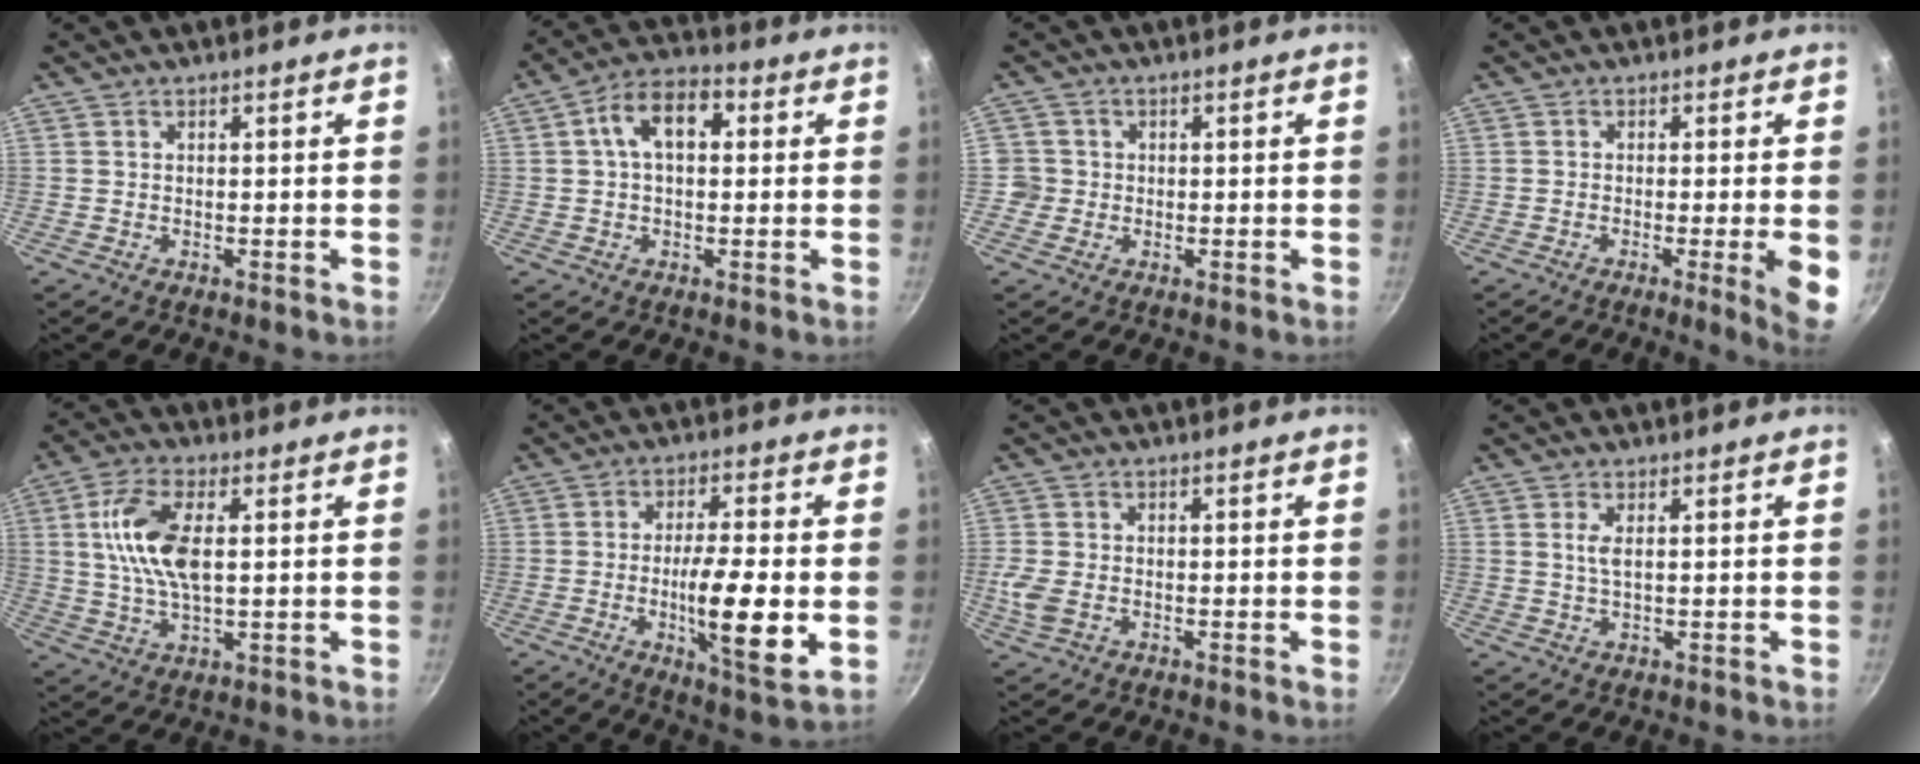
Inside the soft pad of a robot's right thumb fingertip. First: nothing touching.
{"total": 9.4, "force": [1.9, 5.7, 7.2], "torque": [-0.101, 0.025, 0.018]}
{"total": 2.8, "force": [-0.4, 2.7, 0.4], "torque": [0.012, 0.011, -0.008]}
{"total": 6.4, "force": [-1.5, 0.3, 6.2], "torque": [-0.081, -0.003, -0.021]}
{"total": 11.6, "force": [2.0, 5.3, 10.1], "torque": [-0.194, 0.006, 0.036]}
{"total": 13.7, "force": [-2.4, 3.0, 13.1], "torque": [-0.221, 0.000, -0.041]}
{"total": 4.2, "force": [-1.0, 2.8, 3.0], "torque": [-0.070, -0.001, -0.022]}
{"total": 2.1, "force": [0.6, 0.6, 2.0], "torque": [-0.045, -0.002, 0.014]}